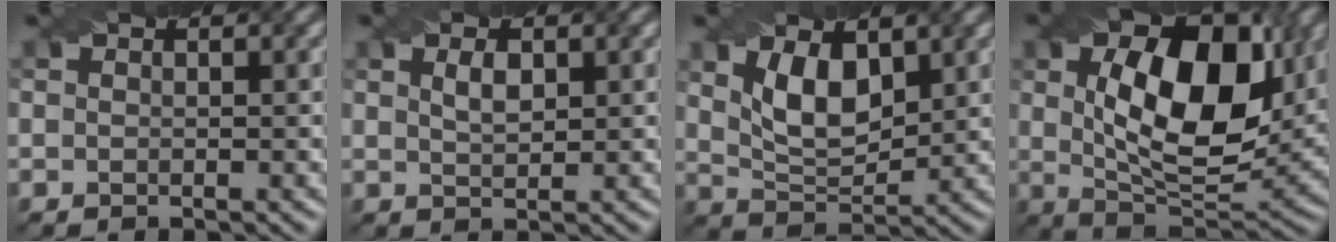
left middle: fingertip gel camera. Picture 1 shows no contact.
{"total": 1.5, "force": [0.4, 0.7, 1.3], "torque": [-0.027, 0.005, 0.013]}
{"total": 4.9, "force": [1.6, 2.5, 3.9], "torque": [-0.083, 0.000, 0.034]}
{"total": 12.1, "force": [2.4, 6.4, 10.0], "torque": [-0.163, 0.003, 0.040]}